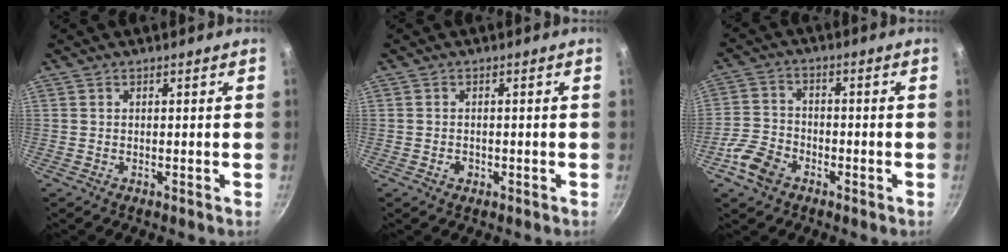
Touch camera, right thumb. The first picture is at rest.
{"total": 1.7, "force": [-0.6, 1.3, 0.9], "torque": [-0.012, 0.007, -0.009]}
{"total": 7.6, "force": [-3.9, 5.3, 3.8], "torque": [-0.064, 0.026, -0.083]}